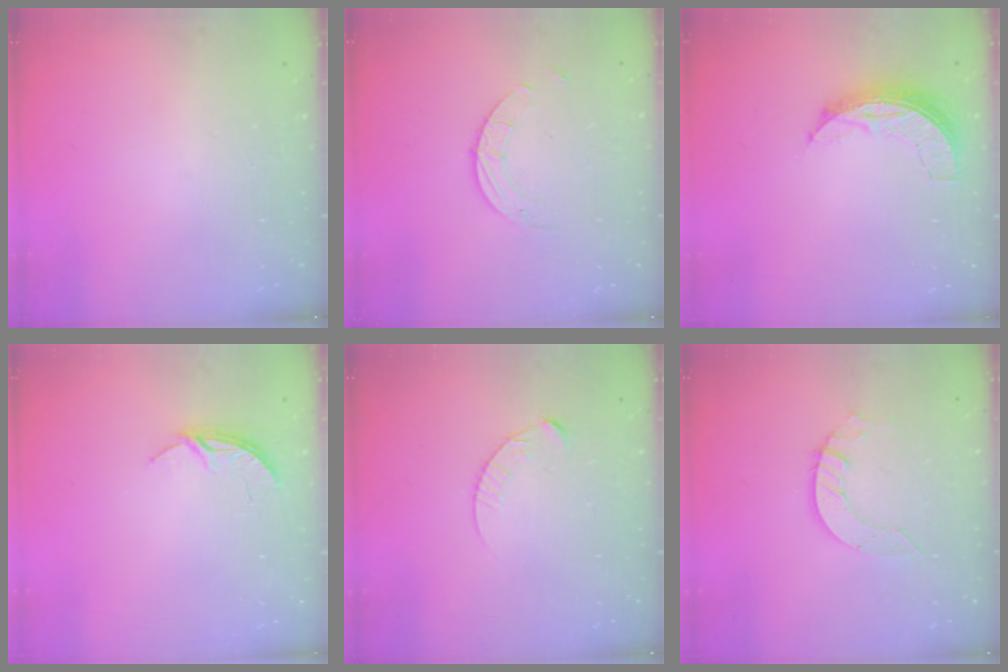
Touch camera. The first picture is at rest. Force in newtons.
{"total": 2.7, "press": 2.7, "slide": 0.3}
{"total": 6.8, "press": 6.8, "slide": 0.6}
{"total": 4.2, "press": 4.2, "slide": 0.3}
{"total": 4.3, "press": 4.3, "slide": 0.4}
{"total": 5.2, "press": 5.2, "slide": 0.3}